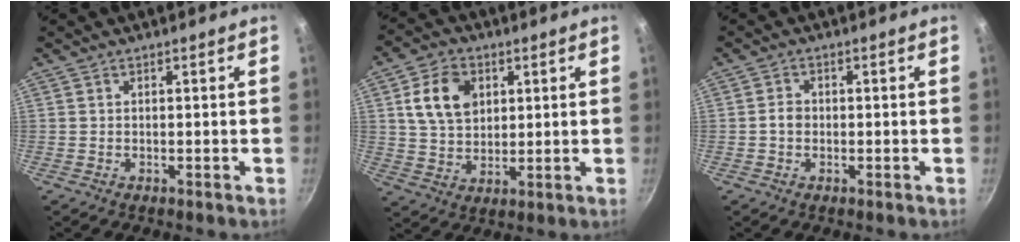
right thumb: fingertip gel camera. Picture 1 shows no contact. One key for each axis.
{"total": 10.8, "fx": 3.3, "fy": 7.9, "fz": 6.6, "tx": -0.098, "ty": -0.004, "tz": 0.059}
{"total": 2.1, "fx": -0.3, "fy": 1.8, "fz": 1.2, "tx": -0.013, "ty": 0.011, "tz": -0.007}